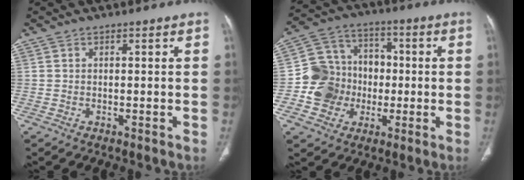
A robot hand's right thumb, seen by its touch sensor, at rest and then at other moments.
{"total": 13.0, "force": [-2.1, 11.9, 4.8], "torque": [-0.040, 0.035, -0.038]}